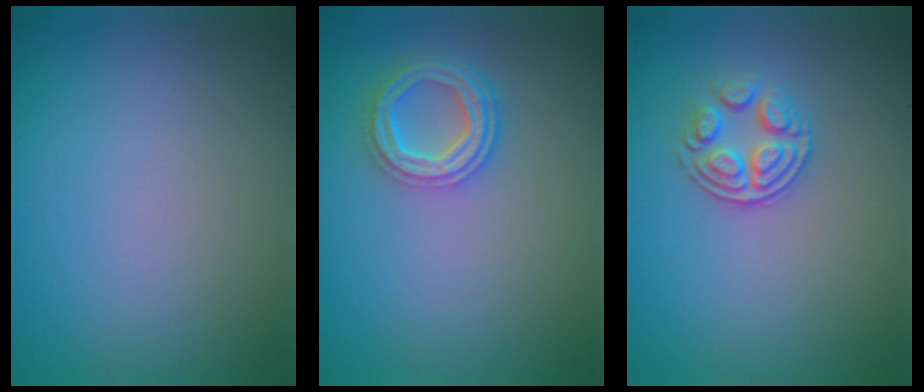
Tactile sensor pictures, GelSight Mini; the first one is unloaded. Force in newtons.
{"total": 4.1, "press": 3.2, "slide": 2.6}
{"total": 2.9, "press": 2.5, "slide": 1.4}